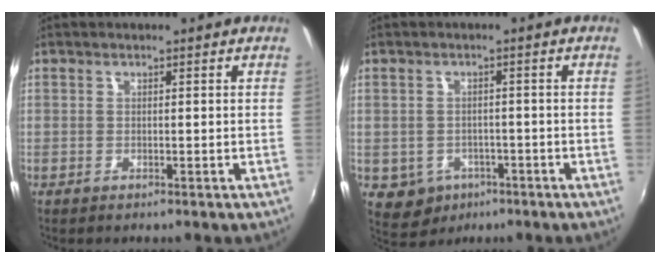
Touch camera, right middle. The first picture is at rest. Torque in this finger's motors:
{"motor_torque": [0.55, -0.38, 0.05, 0.00]}